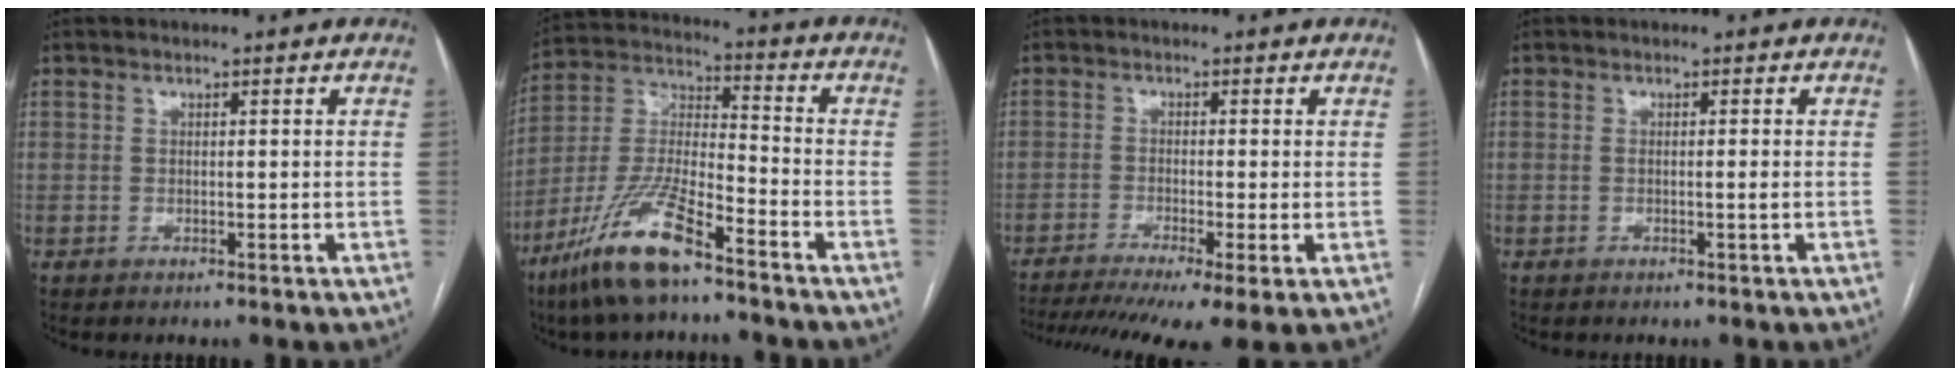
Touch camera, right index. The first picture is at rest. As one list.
[{"total": 14.1, "force": [-9.4, 2.4, 10.1], "torque": [-0.219, -0.018, -0.181]}, {"total": 13.8, "force": [-9.5, 1.6, 9.9], "torque": [-0.165, -0.022, -0.148]}, {"total": 0.8, "force": [-0.2, -0.2, 0.7], "torque": [-0.014, 0.000, -0.003]}]